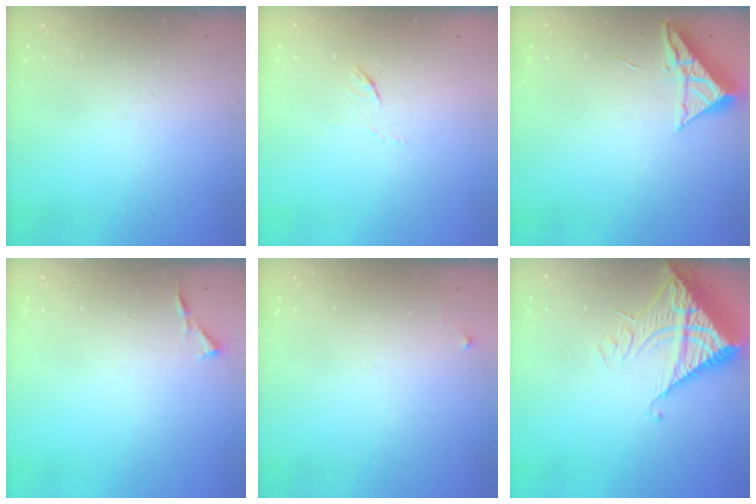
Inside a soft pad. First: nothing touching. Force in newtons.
{"total": 3.7, "press": 3.7, "slide": 0.4}
{"total": 6.9, "press": 6.9, "slide": 0.3}
{"total": 3.5, "press": 3.4, "slide": 0.5}
{"total": 3.2, "press": 3.2, "slide": 0.5}
{"total": 11.5, "press": 11.5, "slide": 1.2}